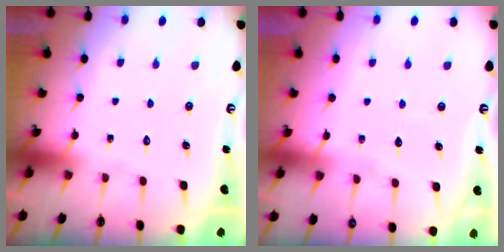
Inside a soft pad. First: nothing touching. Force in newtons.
{"total": 4.9, "press": 4.9, "slide": 0.5}